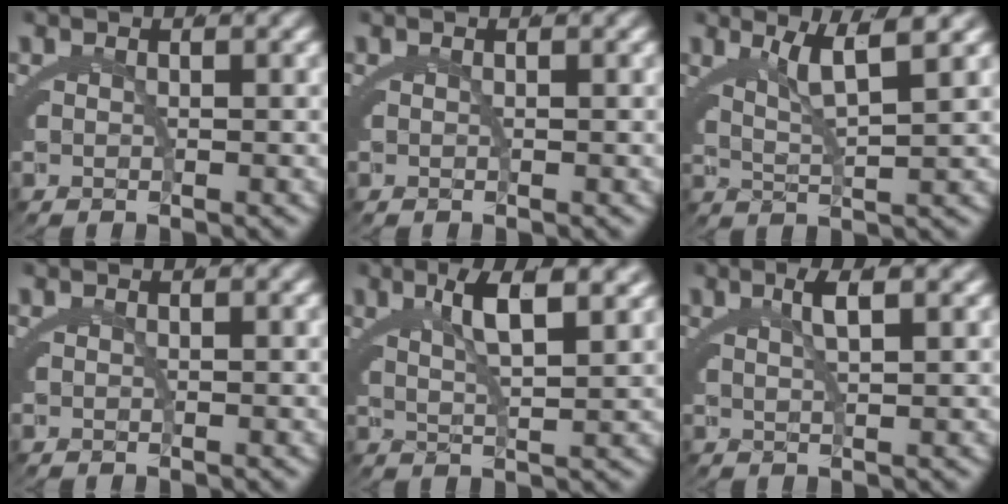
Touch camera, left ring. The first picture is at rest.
{"total": 0.0}
{"total": 3.5, "force": [2.1, -0.1, 2.8], "torque": [-0.048, 0.001, 0.040]}
{"total": 0.0}
{"total": 4.2, "force": [2.5, 0.0, 3.4], "torque": [-0.056, 0.000, 0.048]}
{"total": 2.5, "force": [1.5, -1.0, 1.8], "torque": [-0.024, 0.003, 0.031]}